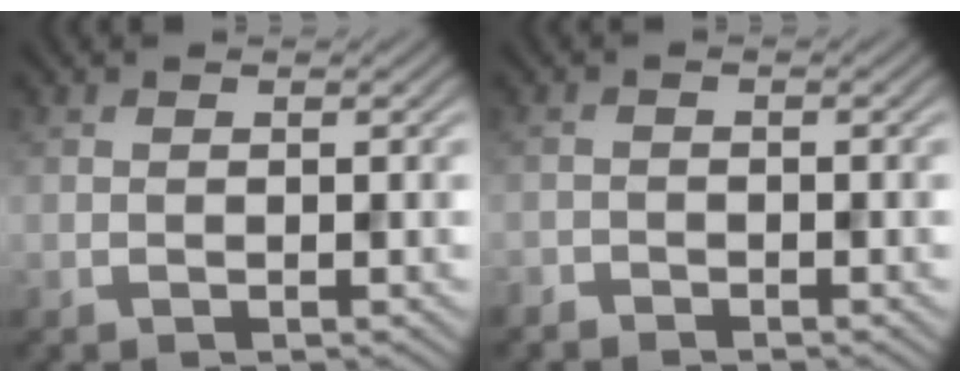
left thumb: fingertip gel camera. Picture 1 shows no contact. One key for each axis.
{"total": 1.4, "fx": -1.3, "fy": 0.4, "fz": 0.1, "tx": -0.002, "ty": -0.004, "tz": -0.030}